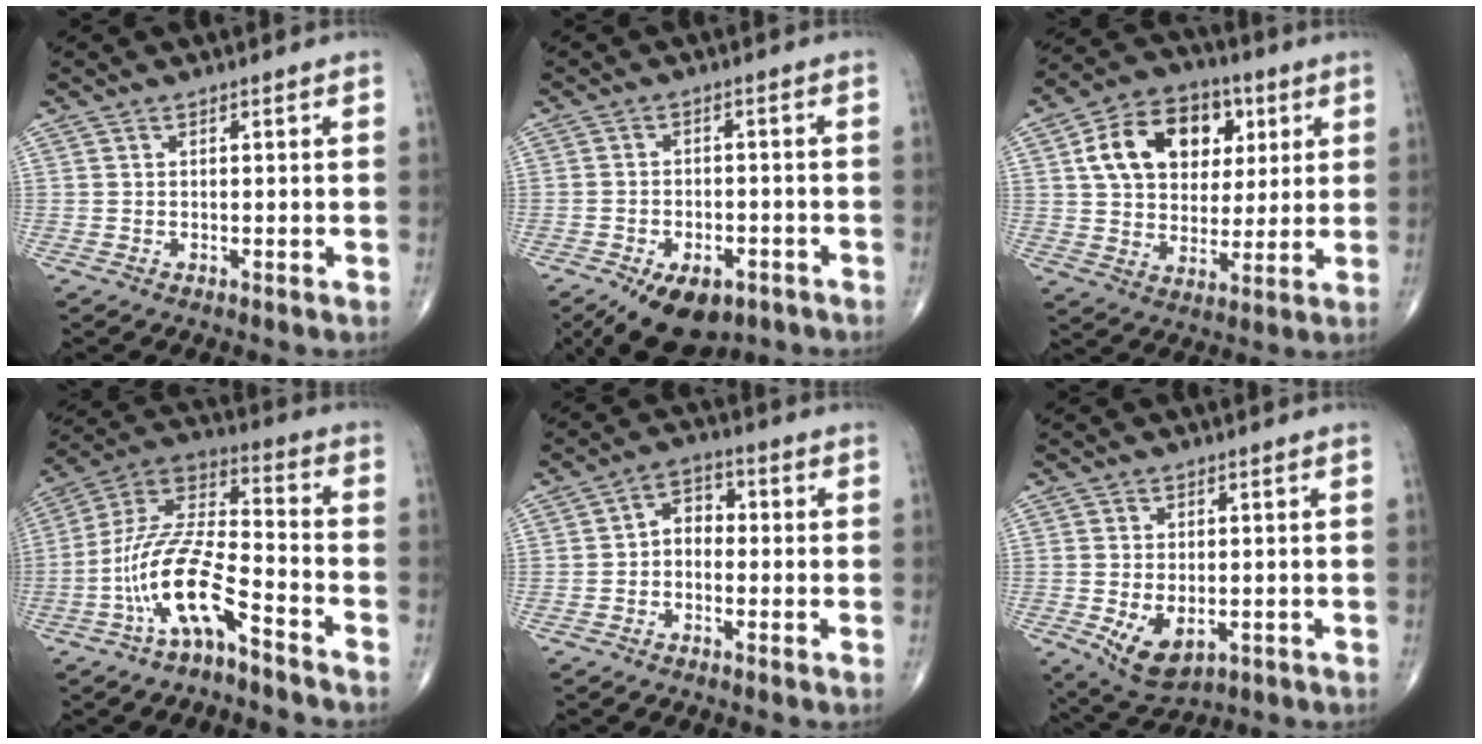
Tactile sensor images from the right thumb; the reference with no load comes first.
{"total": 11.3, "force": [-6.9, 6.2, 6.4], "torque": [-0.091, 0.020, -0.099]}
{"total": 16.7, "force": [5.1, 12.2, 10.3], "torque": [-0.141, 0.002, 0.083]}
{"total": 13.9, "force": [-7.6, 4.3, 10.9], "torque": [-0.227, 0.082, -0.146]}
{"total": 4.5, "force": [-0.8, 3.3, 2.9], "torque": [-0.026, 0.023, -0.030]}
{"total": 7.6, "force": [-1.9, 4.5, 5.9], "torque": [-0.094, -0.010, -0.018]}